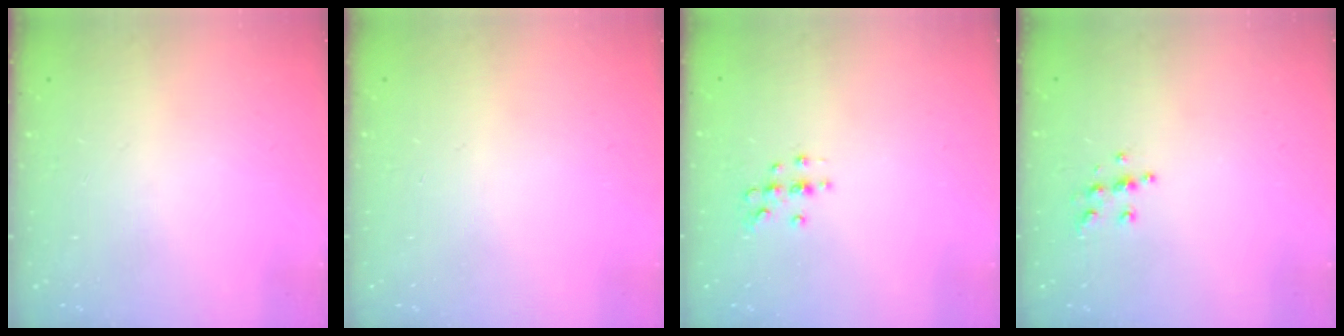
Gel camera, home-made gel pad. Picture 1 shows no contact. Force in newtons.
{"total": 0.0}
{"total": 5.4, "press": 5.2, "slide": 1.6}
{"total": 5.4, "press": 5.4, "slide": 0.3}